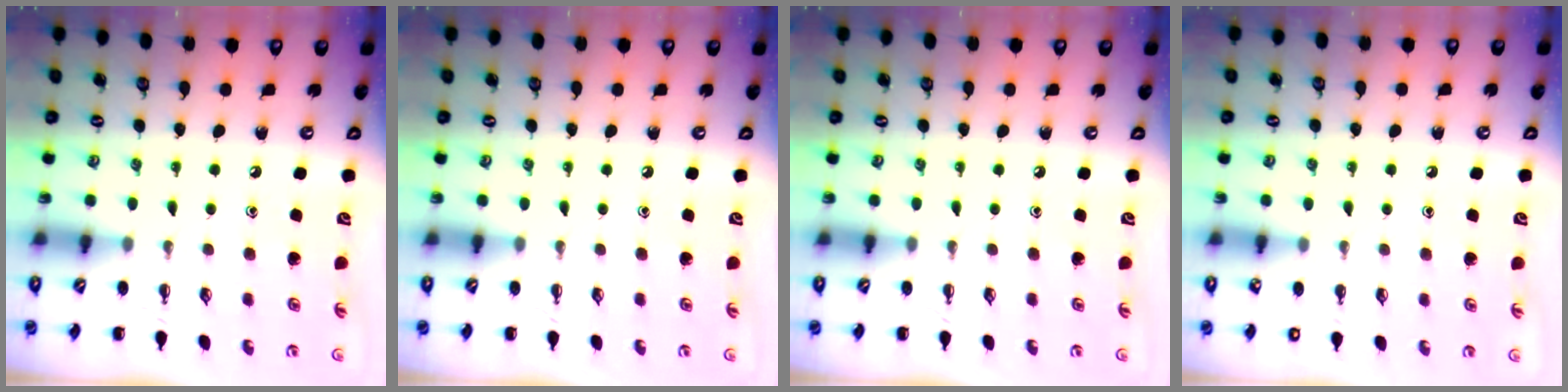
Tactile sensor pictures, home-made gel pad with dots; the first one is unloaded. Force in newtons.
{"total": 0.0}
{"total": 0.0}
{"total": 1.8, "press": 1.8, "slide": 0.3}